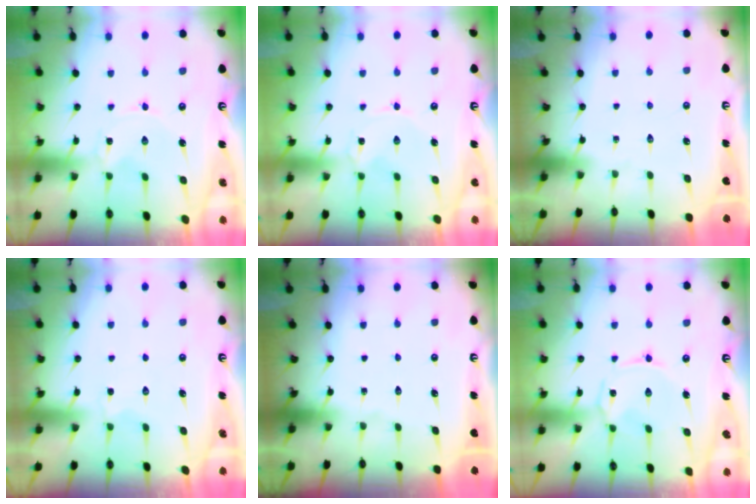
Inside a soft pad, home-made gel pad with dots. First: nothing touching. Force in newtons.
{"total": 0.0}
{"total": 0.0}
{"total": 2.0, "press": 1.7, "slide": 1.0}
{"total": 0.0}
{"total": 1.6, "press": 1.5, "slide": 0.6}